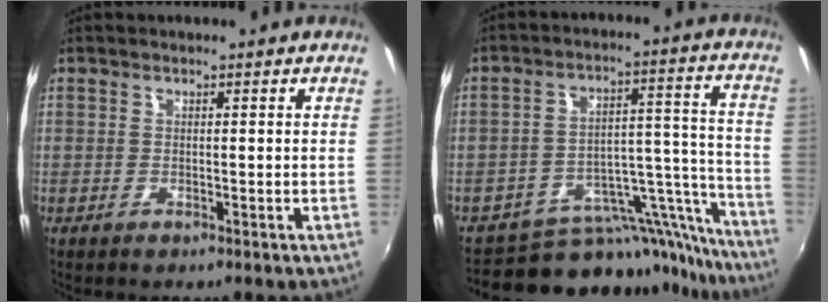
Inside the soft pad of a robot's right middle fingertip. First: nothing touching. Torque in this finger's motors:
{"motor_torque": [0.19, -0.48, 0.02, 0.01]}